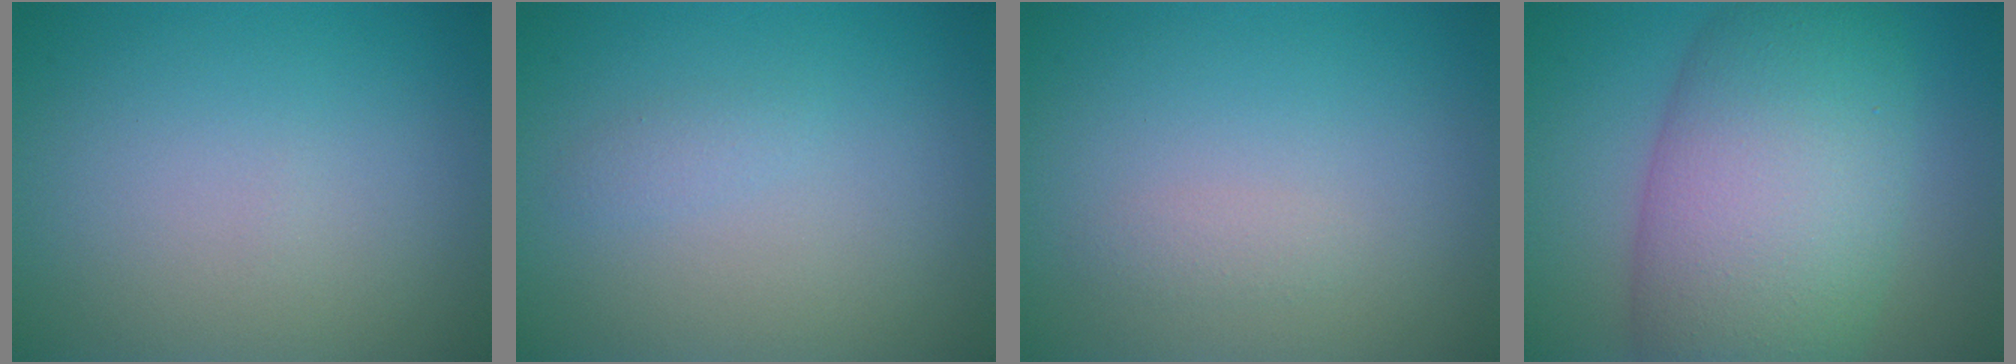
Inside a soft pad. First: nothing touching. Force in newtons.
{"total": 0.8, "press": 0.7, "slide": 0.1}
{"total": 0.8, "press": 0.8, "slide": 0.0}
{"total": 11.8, "press": 11.8, "slide": 0.3}